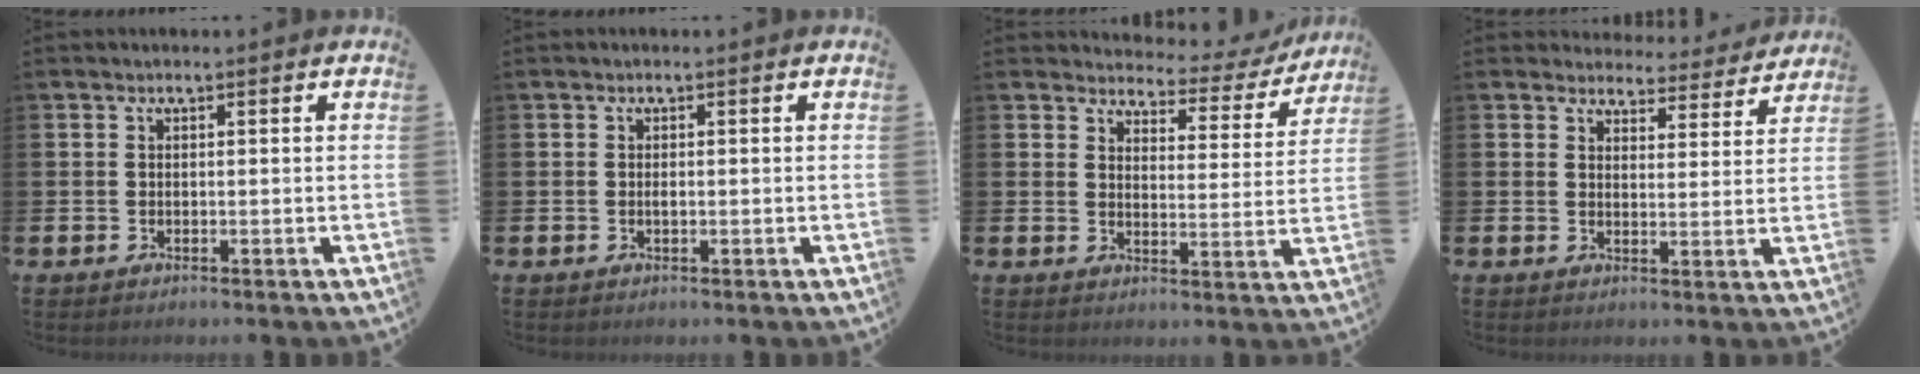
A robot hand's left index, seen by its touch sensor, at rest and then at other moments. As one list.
[{"total": 0.6, "force": [-0.1, 0.2, 0.5], "torque": [-0.012, 0.000, -0.001]}, {"total": 3.5, "force": [3.2, 1.3, 0.5], "torque": [-0.028, -0.031, 0.049]}, {"total": 3.9, "force": [3.8, 1.2, 0.0], "torque": [-0.009, -0.034, 0.064]}]